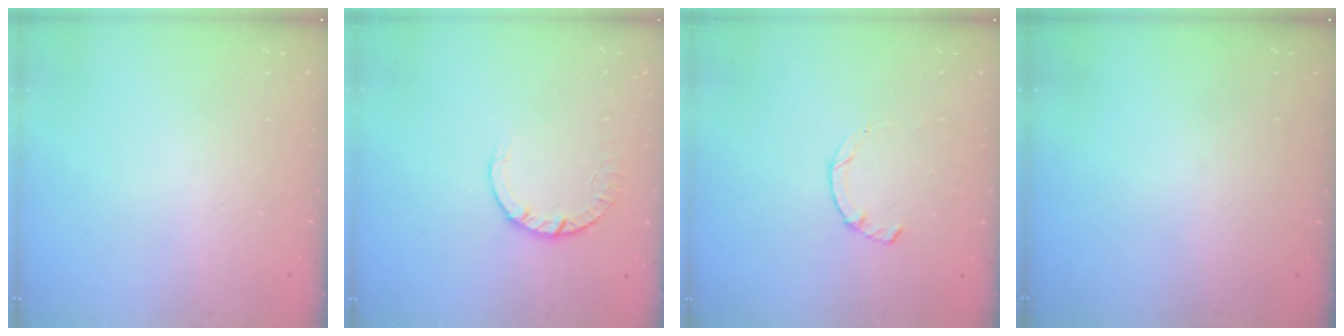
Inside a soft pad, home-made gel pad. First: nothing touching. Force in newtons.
{"total": 2.8, "press": 2.8, "slide": 0.4}
{"total": 1.9, "press": 1.9, "slide": 0.3}
{"total": 0.0}